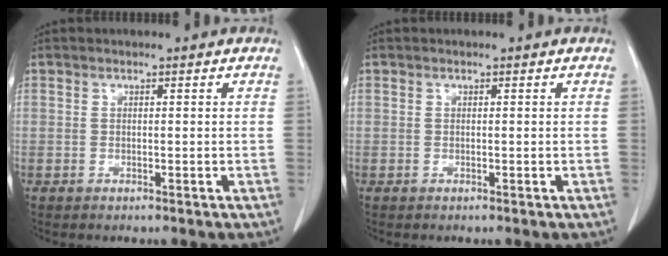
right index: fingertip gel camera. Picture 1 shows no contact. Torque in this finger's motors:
{"motor_torque": [-0.01, 0.02, 0.00, 0.00]}